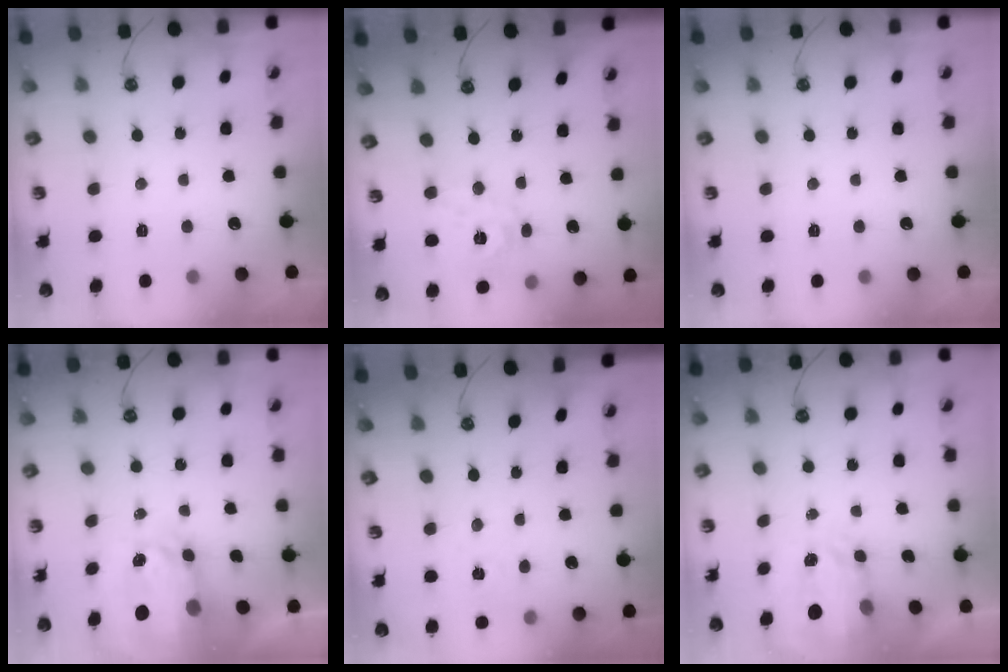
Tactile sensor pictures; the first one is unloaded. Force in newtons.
{"total": 12.8, "press": 12.8, "slide": 1.1}
{"total": 0.0}
{"total": 5.7, "press": 5.7, "slide": 0.6}
{"total": 1.3, "press": 1.3, "slide": 0.2}
{"total": 3.8, "press": 3.7, "slide": 0.5}